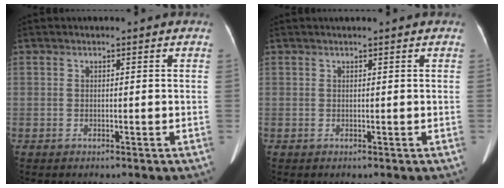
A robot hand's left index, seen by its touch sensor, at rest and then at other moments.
{"total": 1.2, "force": [1.0, -0.1, 0.6], "torque": [-0.007, 0.016, 0.019]}